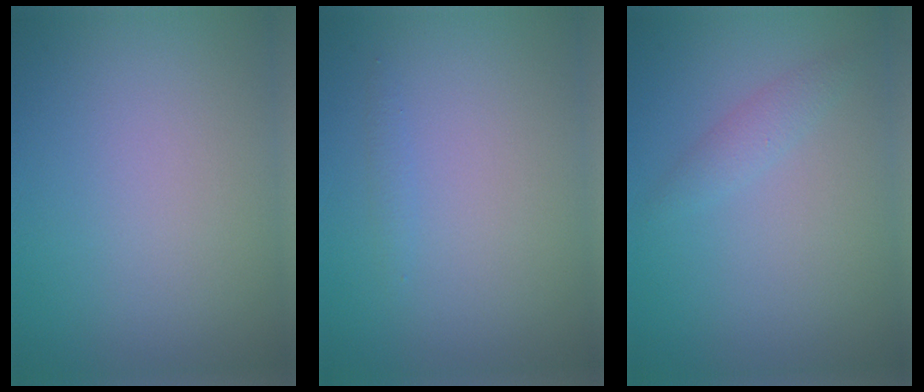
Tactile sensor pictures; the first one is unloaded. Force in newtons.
{"total": 0.5, "press": 0.5, "slide": 0.0}
{"total": 1.3, "press": 1.3, "slide": 0.0}